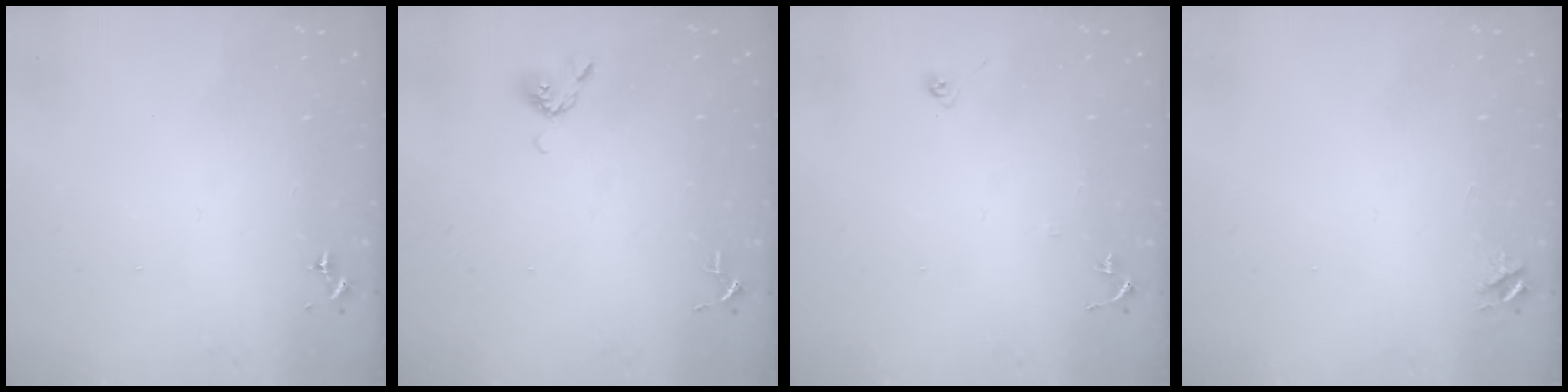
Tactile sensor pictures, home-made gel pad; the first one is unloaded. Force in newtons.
{"total": 4.4, "press": 4.3, "slide": 0.9}
{"total": 6.2, "press": 6.1, "slide": 0.5}
{"total": 4.0, "press": 3.9, "slide": 0.4}